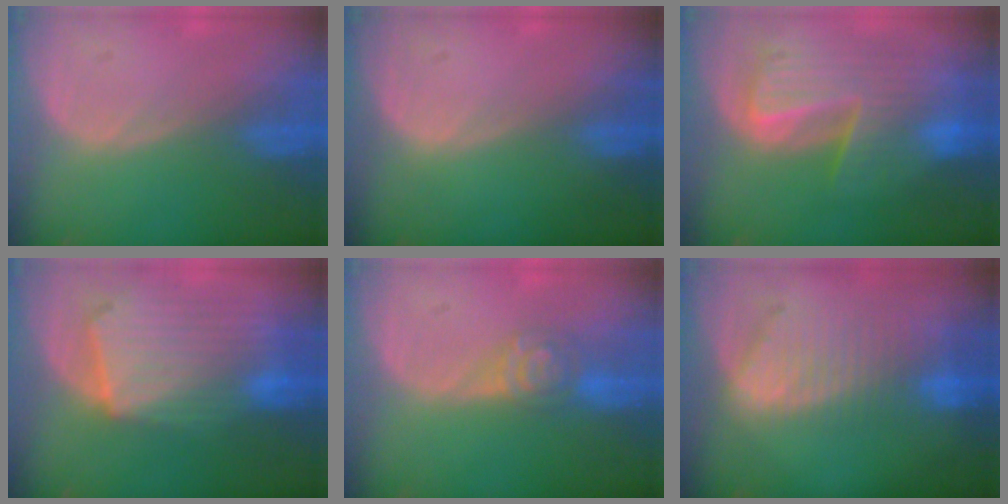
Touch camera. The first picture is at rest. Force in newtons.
{"total": 0.0}
{"total": 10.0, "press": 8.7, "slide": 5.0}
{"total": 10.9, "press": 9.5, "slide": 5.3}
{"total": 4.3, "press": 4.3, "slide": 0.2}
{"total": 8.8, "press": 7.9, "slide": 4.0}